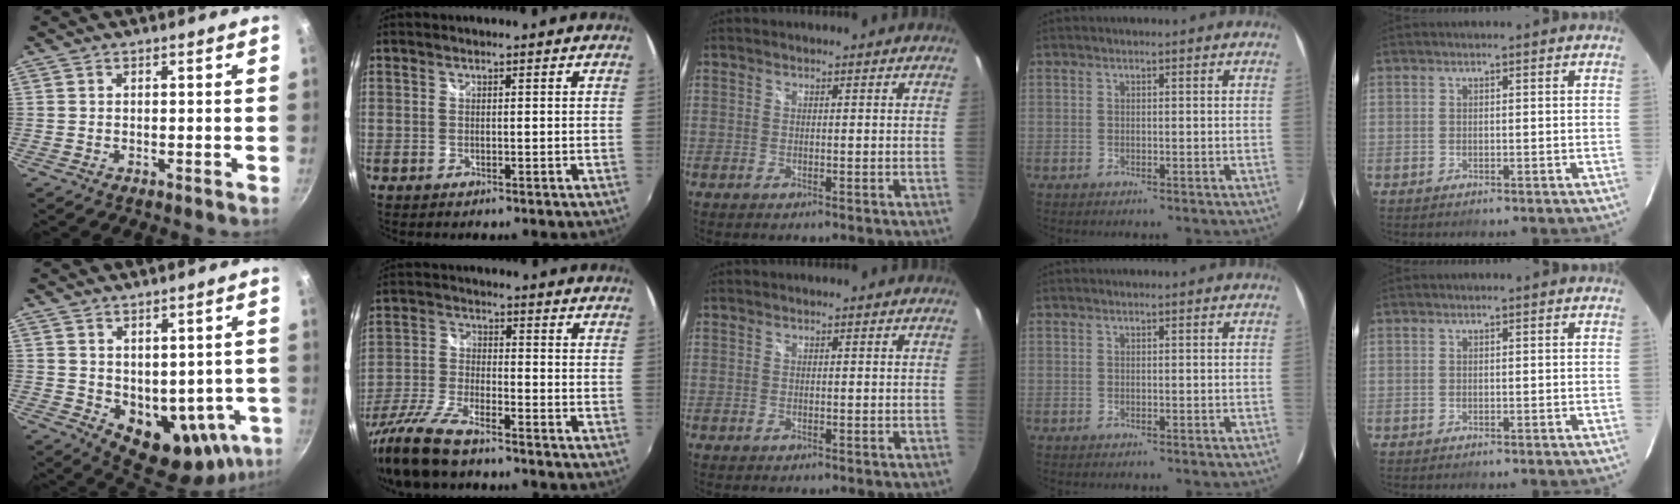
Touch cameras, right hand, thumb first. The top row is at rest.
{"thumb": {"total": 13.4, "force": [-0.8, 9.2, 9.7], "torque": [-0.096, -0.008, 0.021]}, "index": {"total": 13.6, "force": [-10.7, 3.2, 7.9], "torque": [-0.173, -0.030, -0.209]}}